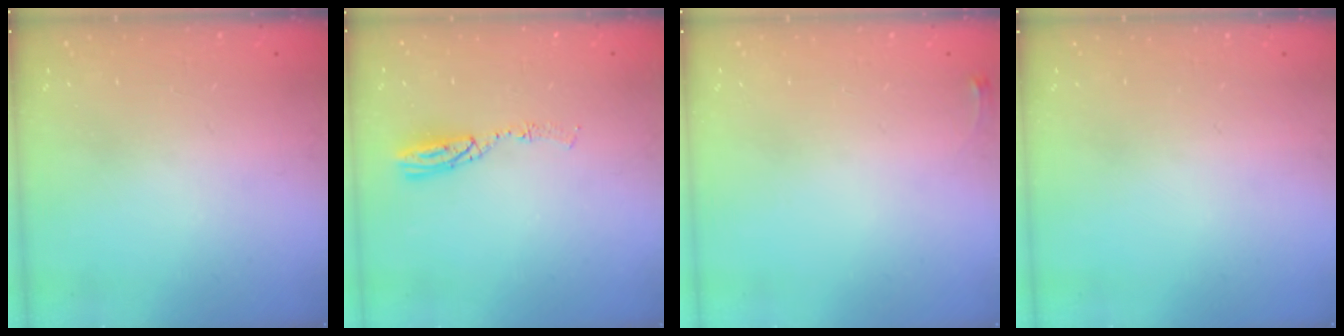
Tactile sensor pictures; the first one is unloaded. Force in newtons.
{"total": 5.0, "press": 5.0, "slide": 0.2}
{"total": 2.6, "press": 2.6, "slide": 0.6}
{"total": 0.0}